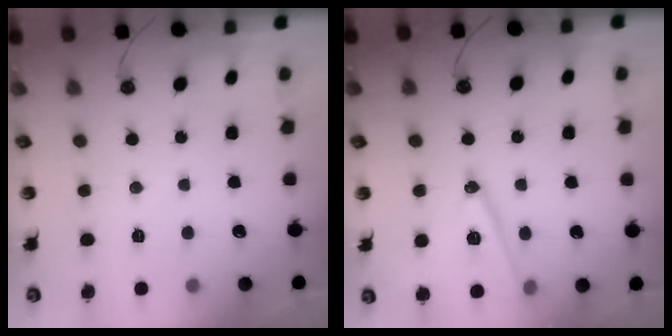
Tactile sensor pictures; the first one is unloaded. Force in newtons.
{"total": 12.3, "press": 11.8, "slide": 3.4}